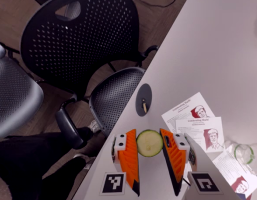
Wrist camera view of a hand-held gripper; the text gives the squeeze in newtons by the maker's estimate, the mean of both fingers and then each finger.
{"total": 9.5, "left": 9.7, "right": 9.4}